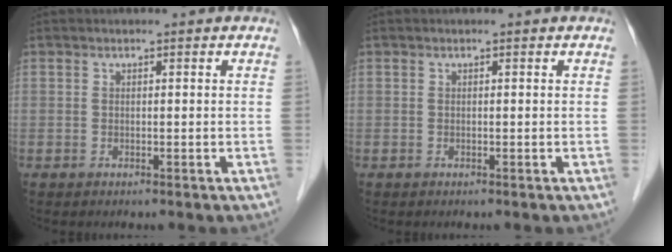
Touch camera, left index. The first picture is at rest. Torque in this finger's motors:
{"motor_torque": [0.00, 0.00, 0.01, 0.00]}